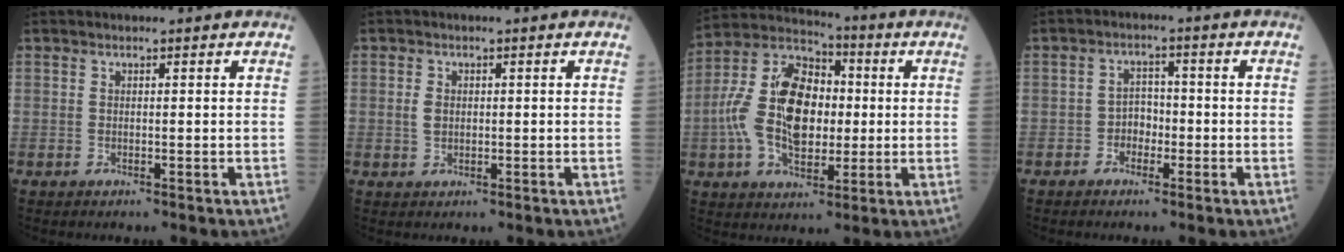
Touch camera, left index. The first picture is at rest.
{"total": 1.8, "force": [0.2, 1.5, 1.1], "torque": [-0.026, 0.003, 0.007]}
{"total": 14.9, "force": [-0.2, 8.5, 12.2], "torque": [-0.265, 0.027, -0.003]}
{"total": 2.9, "force": [-1.2, 2.2, 1.6], "torque": [-0.022, 0.006, -0.027]}